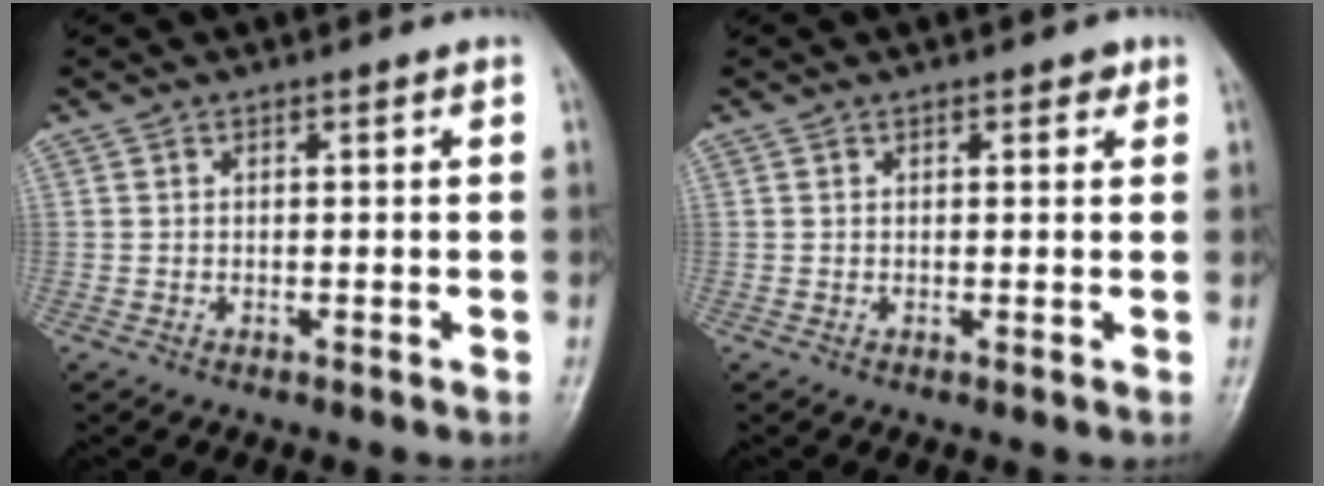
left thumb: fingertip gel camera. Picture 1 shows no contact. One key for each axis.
{"total": 1.8, "fx": 0.9, "fy": 1.1, "fz": 1.1, "tx": 0.000, "ty": -0.001, "tz": 0.010}